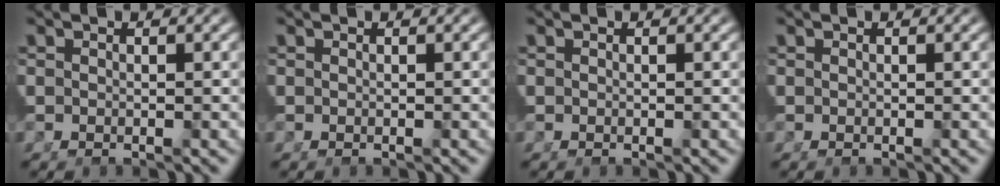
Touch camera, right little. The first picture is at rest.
{"total": 0.0}
{"total": 0.0}
{"total": 0.0}